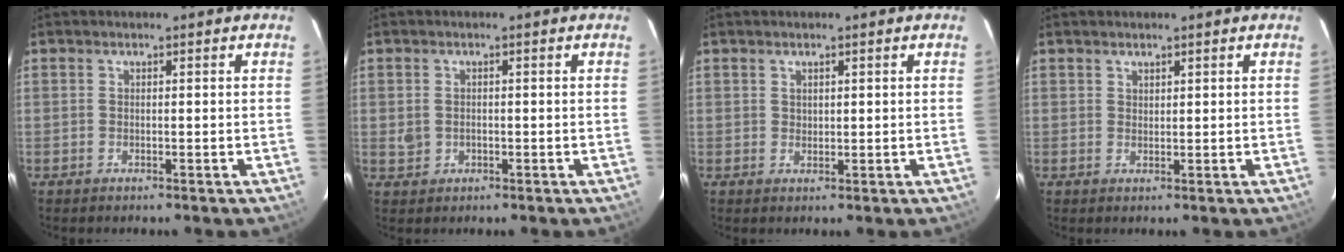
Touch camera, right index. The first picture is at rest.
{"total": 2.4, "force": [-0.2, 2.1, 1.1], "torque": [-0.022, 0.003, 0.000]}
{"total": 1.2, "force": [0.7, 0.9, 0.4], "torque": [-0.002, 0.004, 0.013]}
{"total": 1.1, "force": [0.9, 0.6, 0.2], "torque": [-0.001, 0.003, 0.017]}